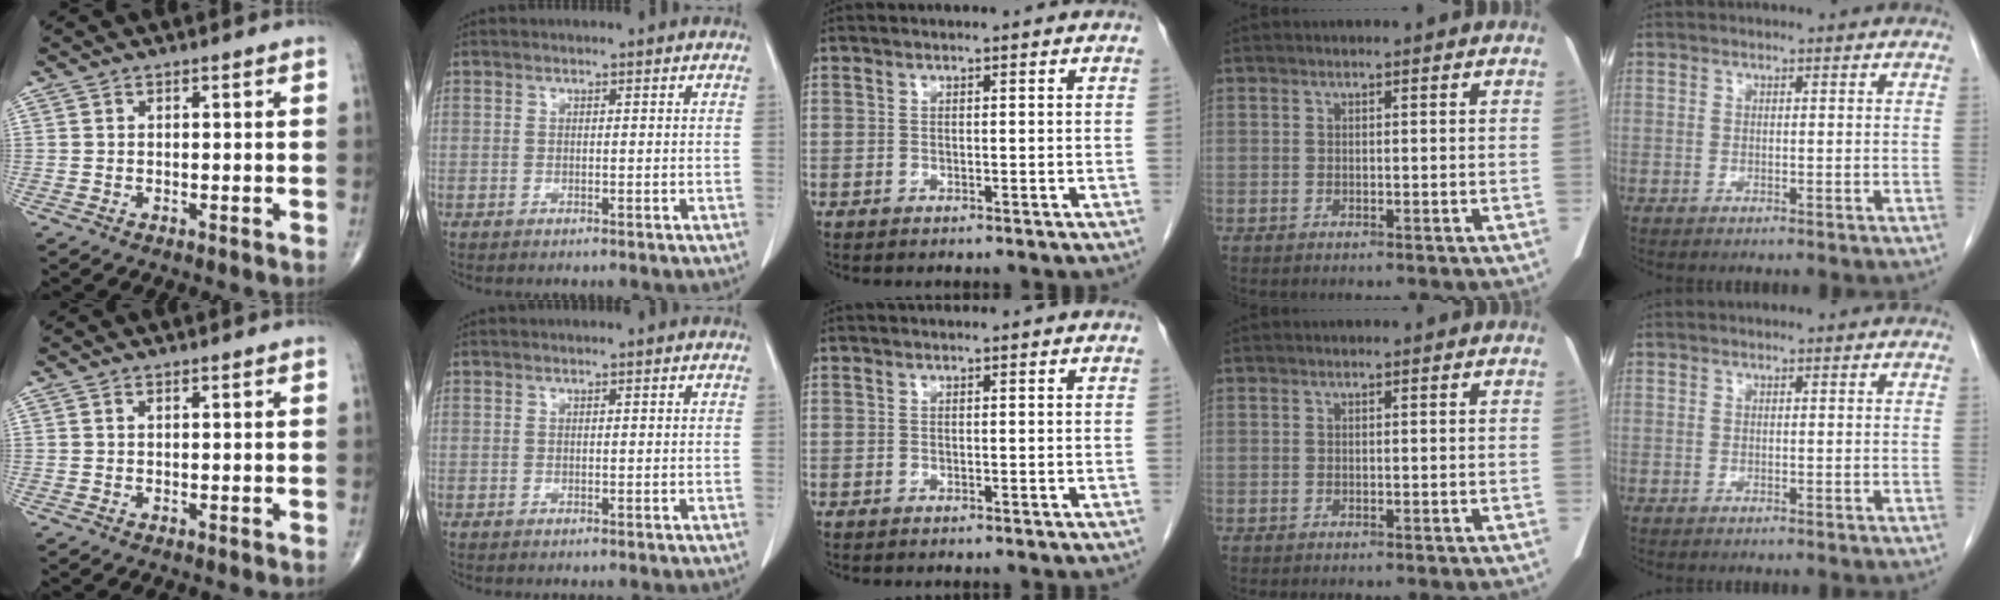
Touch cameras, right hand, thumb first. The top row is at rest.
{}